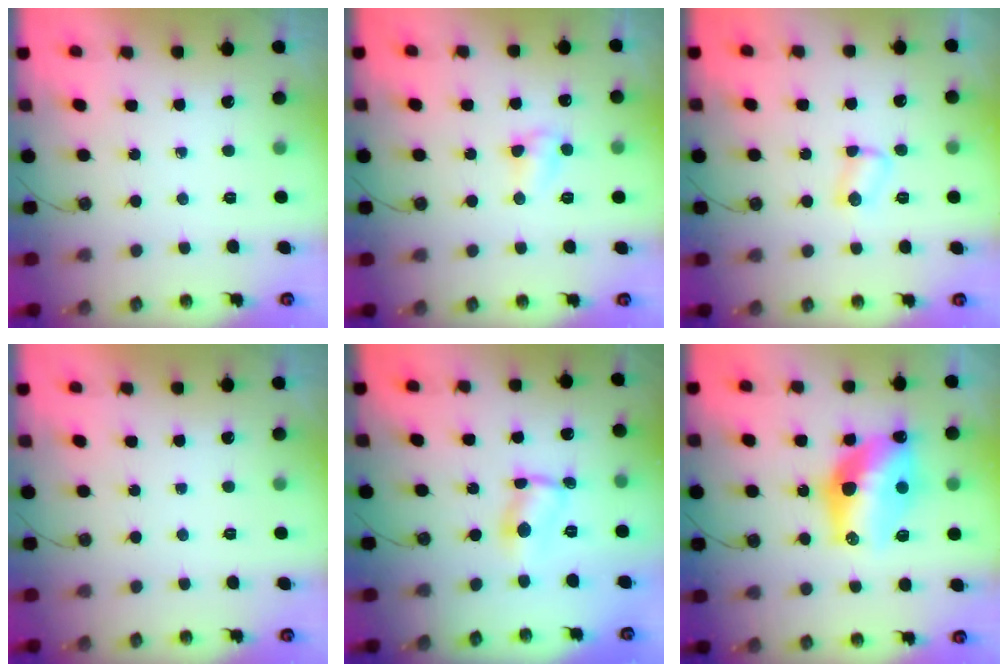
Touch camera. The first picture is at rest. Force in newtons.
{"total": 4.2, "press": 4.2, "slide": 0.5}
{"total": 2.9, "press": 2.9, "slide": 0.5}
{"total": 0.0}
{"total": 2.9, "press": 2.9, "slide": 0.2}
{"total": 14.7, "press": 14.7, "slide": 1.0}